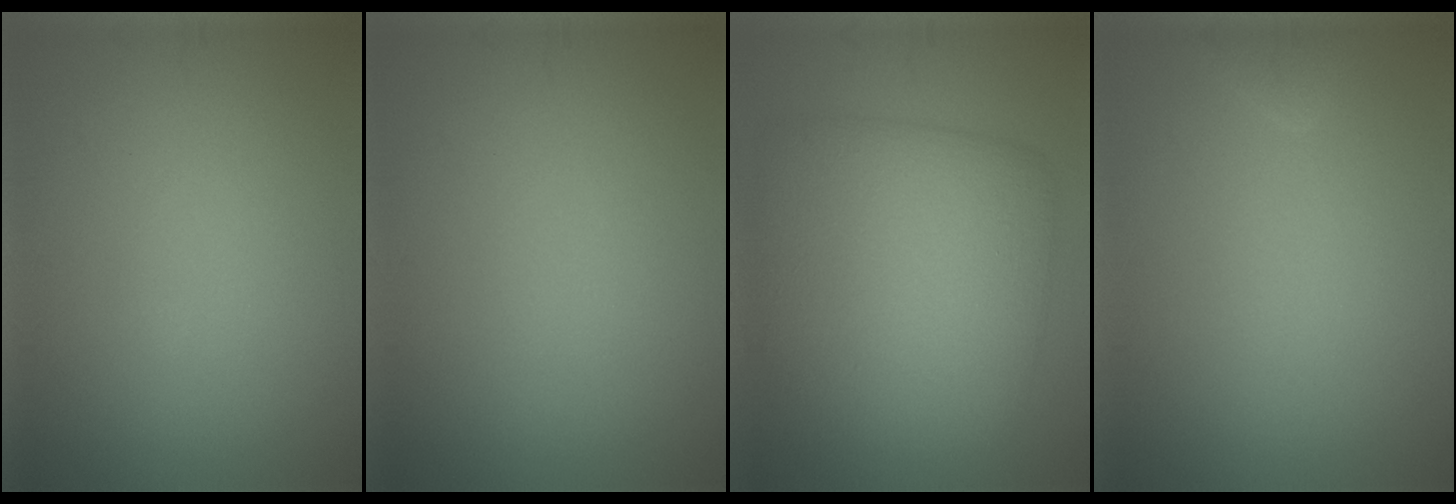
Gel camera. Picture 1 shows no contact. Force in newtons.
{"total": 0.0}
{"total": 10.0, "press": 10.0, "slide": 0.4}
{"total": 0.8, "press": 0.8, "slide": 0.1}